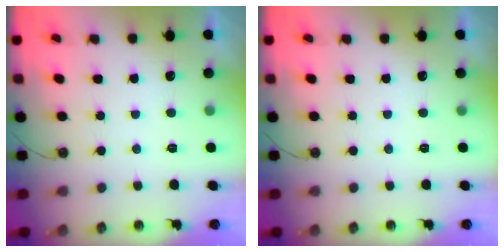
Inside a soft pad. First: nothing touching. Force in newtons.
{"total": 0.0}